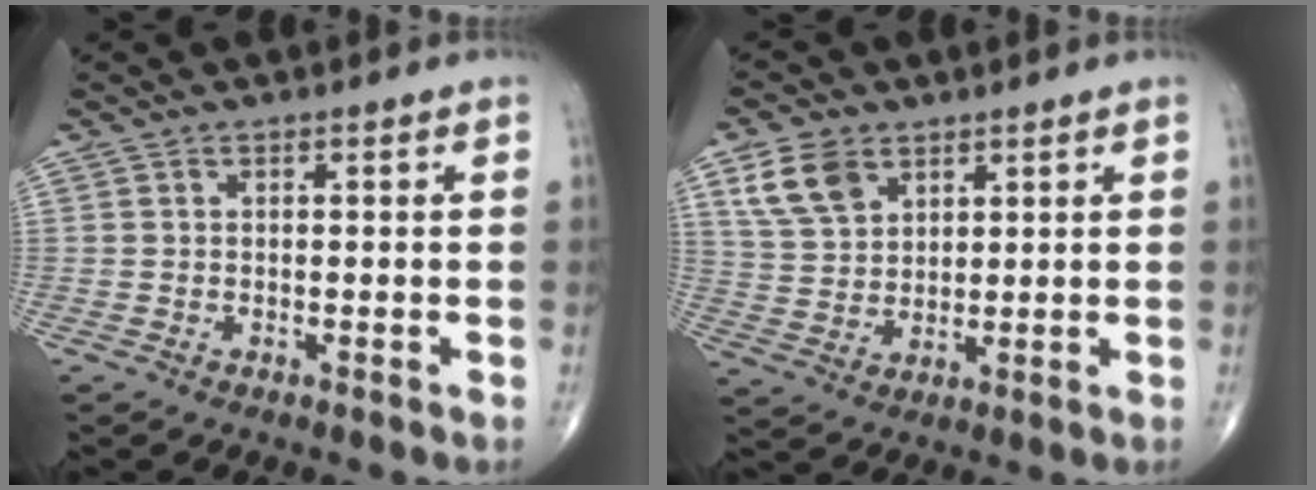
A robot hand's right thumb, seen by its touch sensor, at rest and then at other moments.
{"total": 8.5, "force": [4.5, 5.6, 4.5], "torque": [-0.073, -0.014, 0.094]}